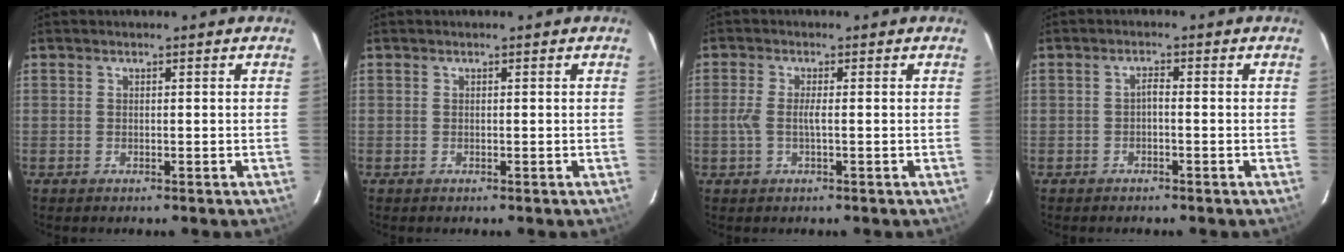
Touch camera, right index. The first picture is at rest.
{"total": 0.0}
{"total": 2.9, "force": [-0.3, 0.4, 2.9], "torque": [-0.060, 0.001, -0.008]}
{"total": 1.2, "force": [-0.6, 0.3, 0.9], "torque": [-0.018, 0.007, -0.012]}